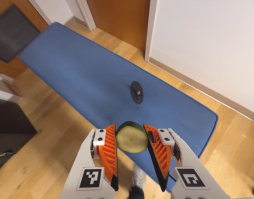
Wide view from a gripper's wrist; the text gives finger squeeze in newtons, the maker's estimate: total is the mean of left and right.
{"total": 8.6, "left": 7.7, "right": 9.4}